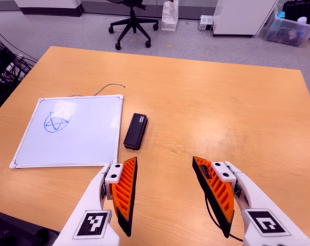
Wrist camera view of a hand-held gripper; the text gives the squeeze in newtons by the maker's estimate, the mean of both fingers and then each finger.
{"total": 0.0}